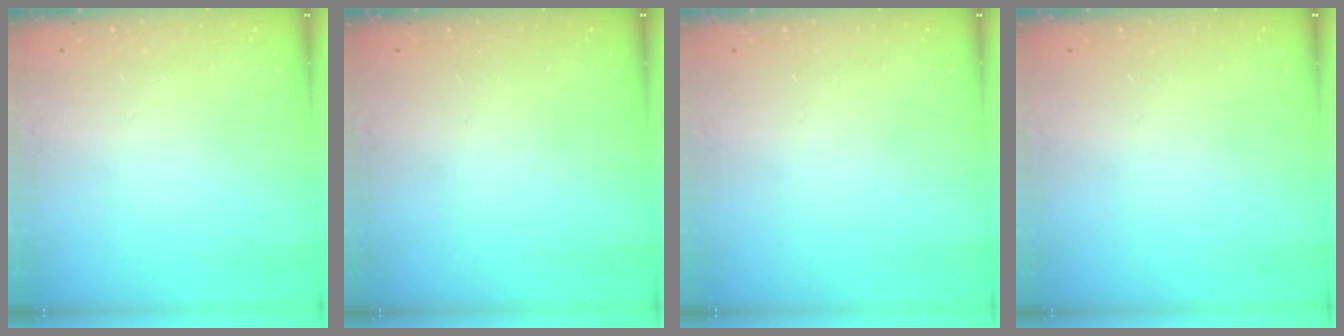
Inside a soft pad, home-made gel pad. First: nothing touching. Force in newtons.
{"total": 0.0}
{"total": 0.0}
{"total": 0.0}